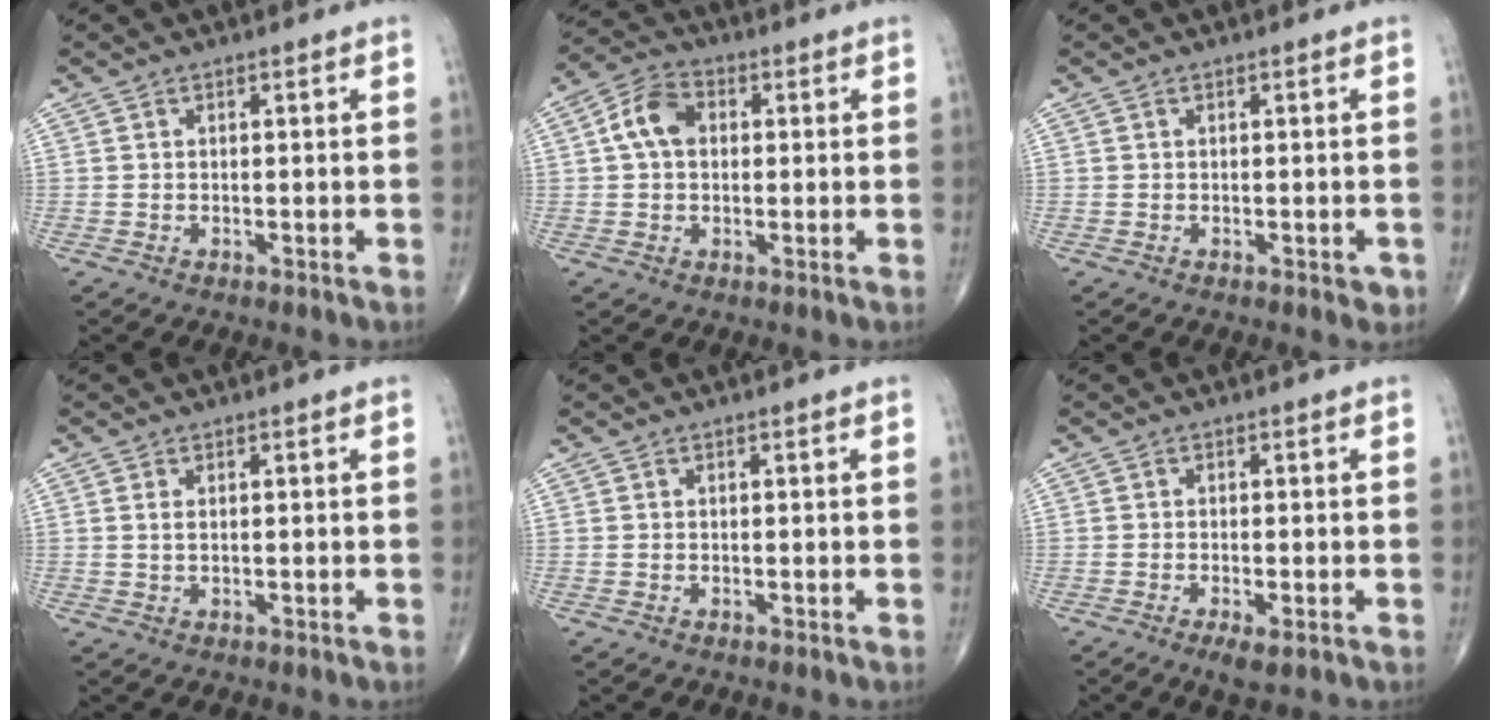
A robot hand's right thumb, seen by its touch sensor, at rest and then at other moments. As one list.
[{"total": 7.3, "force": [1.1, 5.2, 5.0], "torque": [-0.089, 0.020, 0.012]}, {"total": 1.5, "force": [-0.4, 0.9, 1.1], "torque": [-0.005, 0.000, -0.004]}, {"total": 1.3, "force": [0.3, 0.6, 1.1], "torque": [-0.027, 0.001, 0.010]}, {"total": 0.0}, {"total": 2.9, "force": [-1.4, 0.8, 2.4], "torque": [-0.047, -0.007, -0.024]}]